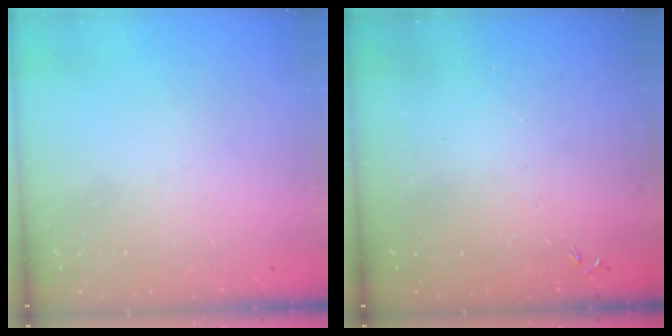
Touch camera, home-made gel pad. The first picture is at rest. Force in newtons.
{"total": 0.0}